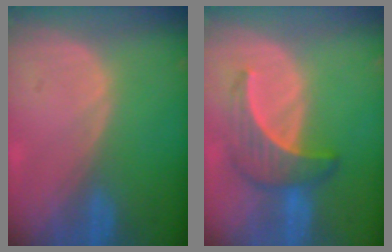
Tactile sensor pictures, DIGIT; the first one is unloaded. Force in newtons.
{"total": 6.3, "press": 6.1, "slide": 1.9}